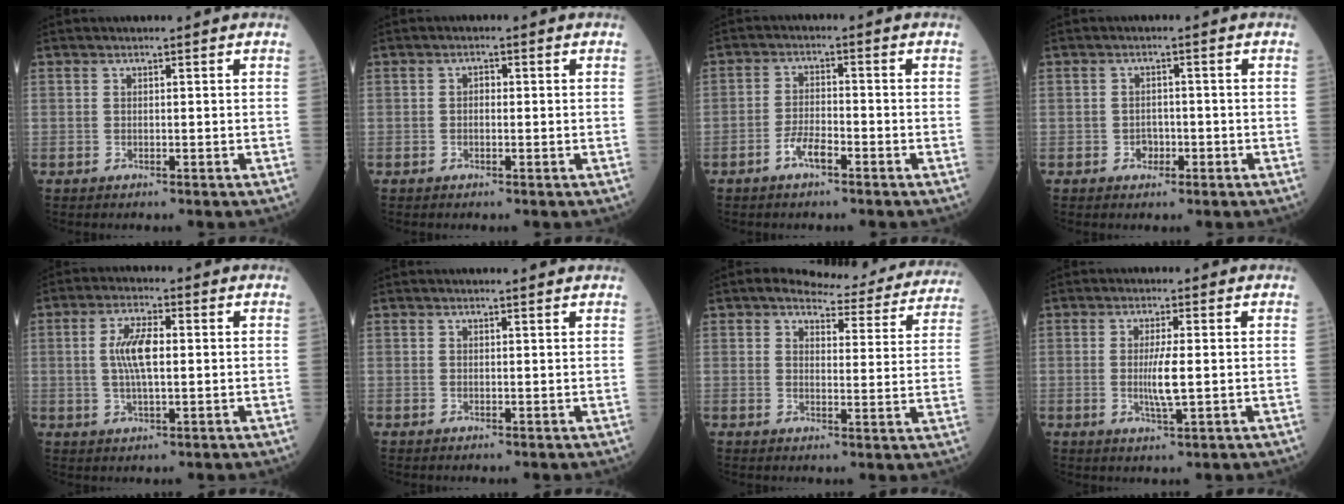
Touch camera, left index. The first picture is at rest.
{"total": 1.1, "force": [-0.1, 0.6, 0.9], "torque": [-0.013, 0.004, -0.003]}
{"total": 3.7, "force": [-2.4, 1.0, 2.7], "torque": [-0.052, 0.002, -0.047]}
{"total": 2.2, "force": [-1.0, 1.7, 1.1], "torque": [-0.012, 0.006, -0.011]}
{"total": 6.4, "force": [0.5, 1.7, 6.2], "torque": [-0.131, 0.006, 0.009]}
{"total": 1.2, "force": [1.2, -0.2, 0.2], "torque": [-0.011, -0.003, 0.014]}
{"total": 14.0, "force": [12.9, 4.0, 3.8], "torque": [-0.024, -0.021, 0.130]}
{"total": 4.0, "force": [-0.2, 0.4, 4.0], "torque": [-0.077, -0.005, -0.001]}